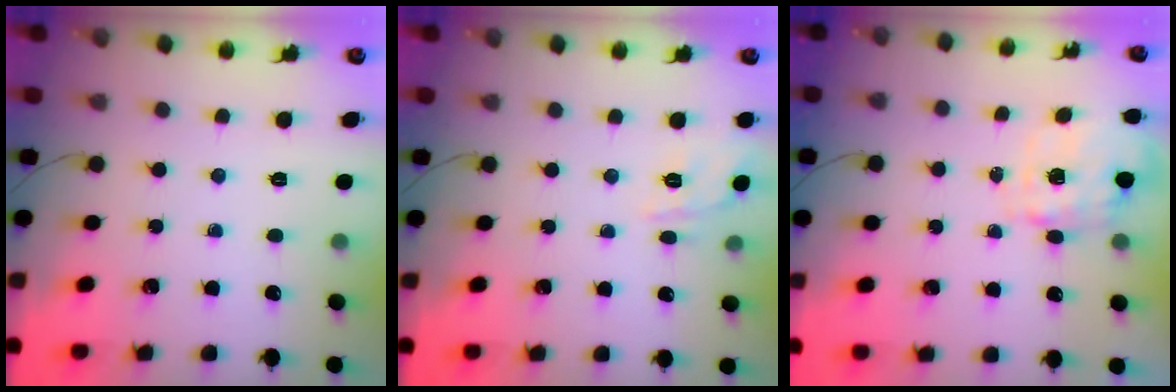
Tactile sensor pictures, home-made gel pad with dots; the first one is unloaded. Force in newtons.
{"total": 10.1, "press": 10.0, "slide": 1.4}
{"total": 4.0, "press": 3.9, "slide": 0.8}